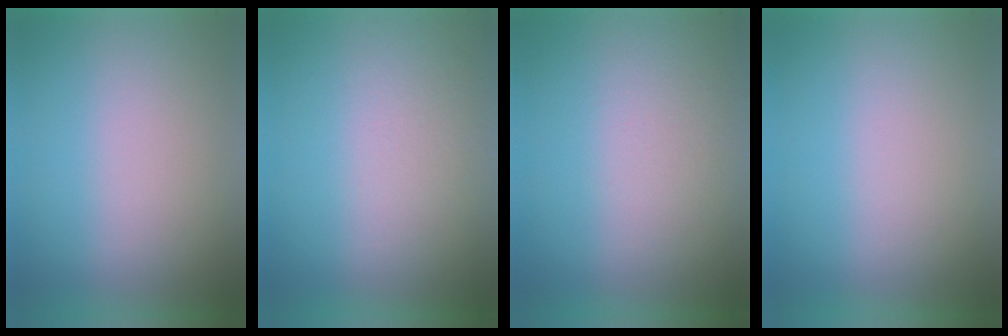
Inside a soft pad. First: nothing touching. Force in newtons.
{"total": 2.7}
{"total": 2.5}
{"total": 0.0}